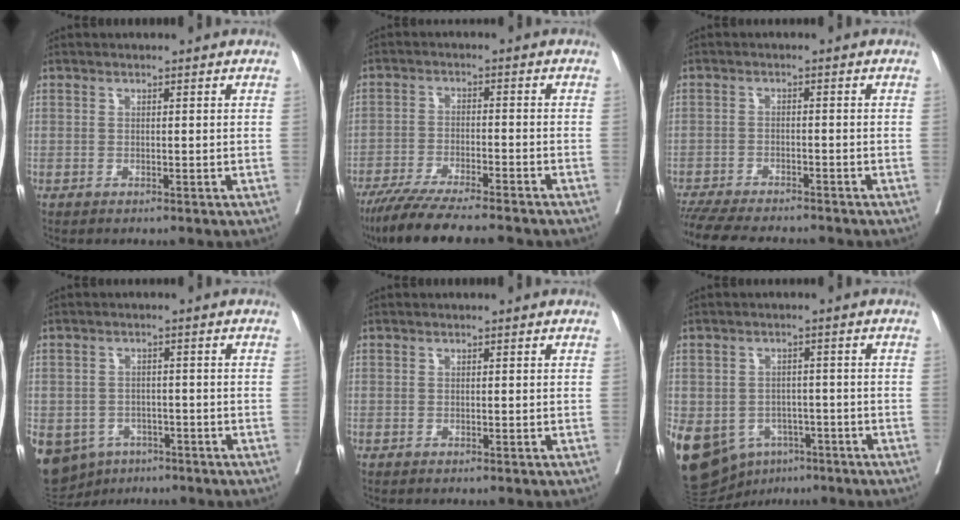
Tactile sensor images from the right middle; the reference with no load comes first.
{"total": 13.5, "force": [-11.5, 0.9, 7.0], "torque": [-0.109, -0.036, -0.179]}
{"total": 11.6, "force": [-10.5, 1.9, 4.7], "torque": [-0.081, -0.017, -0.155]}
{"total": 14.8, "force": [-7.5, 11.4, 5.5], "torque": [-0.163, -0.004, -0.096]}
{"total": 0.0}
{"total": 21.1, "force": [-9.6, 16.0, 10.0], "torque": [-0.299, -0.013, -0.130]}